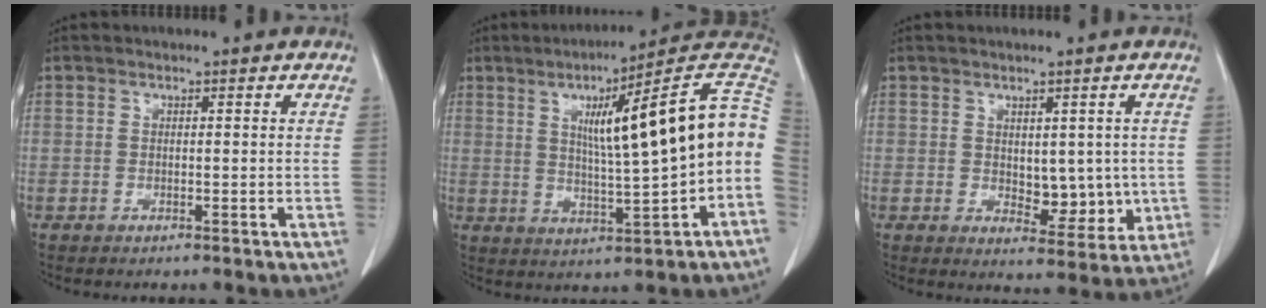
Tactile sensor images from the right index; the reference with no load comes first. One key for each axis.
{"total": 17.2, "fx": 1.7, "fy": 0.6, "fz": 17.1, "tx": -0.227, "ty": 0.029, "tz": 0.023}
{"total": 6.3, "fx": 0.2, "fy": 3.5, "fz": 5.3, "tx": -0.056, "ty": -0.007, "tz": 0.017}